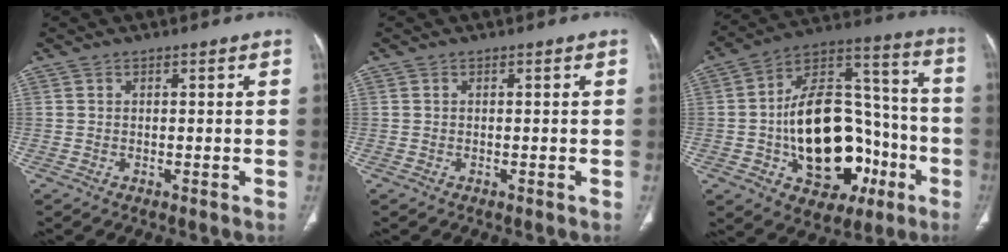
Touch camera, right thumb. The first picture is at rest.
{"total": 0.0}
{"total": 26.7, "force": [-6.4, 16.6, 20.0], "torque": [-0.287, 0.050, -0.083]}